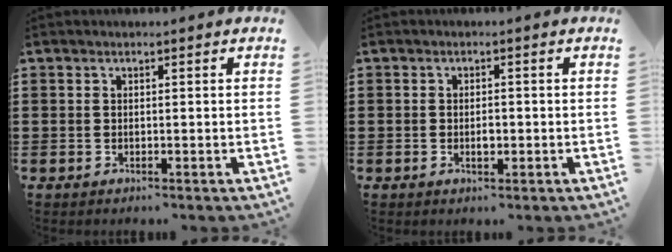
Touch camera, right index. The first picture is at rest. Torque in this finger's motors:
{"motor_torque": [0.45, 0.08, 0.00, 0.02]}